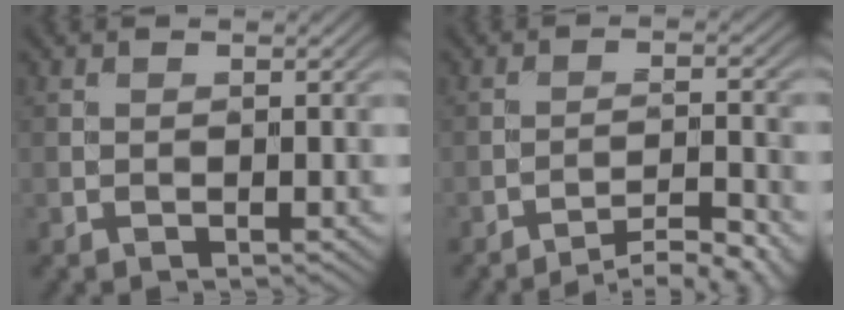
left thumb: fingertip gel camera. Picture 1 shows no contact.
{"total": 6.6, "force": [-5.6, 1.1, 3.5], "torque": [-0.057, 0.008, -0.078]}